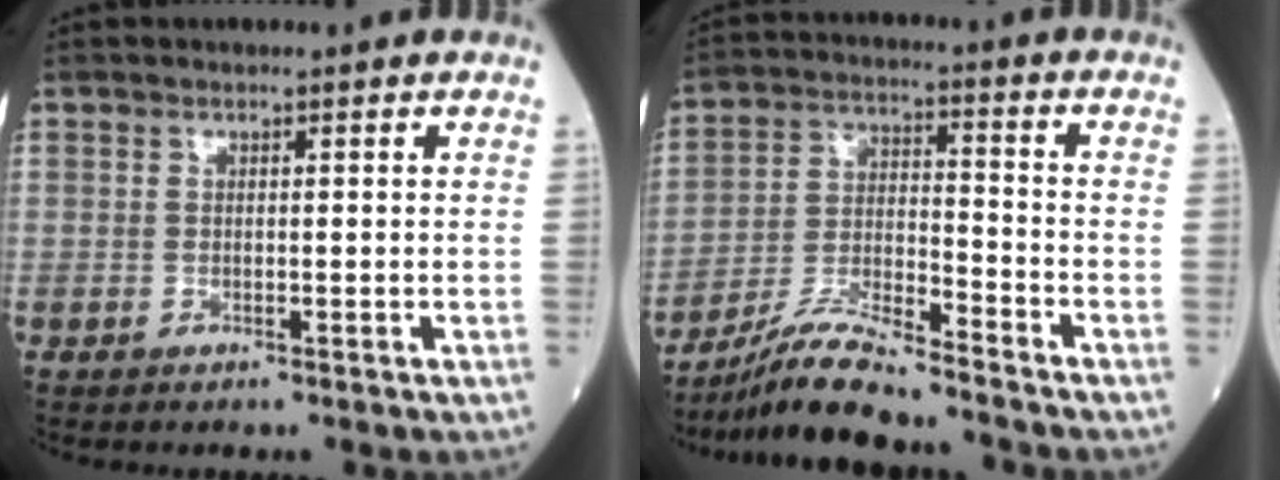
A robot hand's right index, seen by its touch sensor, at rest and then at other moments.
{"total": 10.5, "force": [-9.4, 0.4, 4.8], "torque": [-0.093, -0.011, -0.173]}